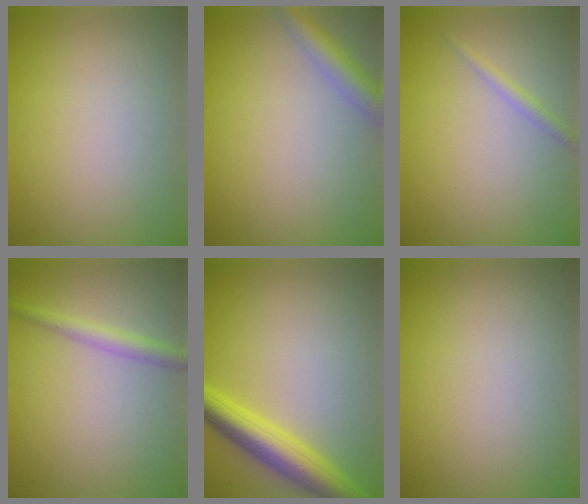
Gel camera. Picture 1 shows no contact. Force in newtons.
{"total": 2.9, "press": 2.9, "slide": 0.1}
{"total": 1.1, "press": 1.1, "slide": 0.0}
{"total": 2.0, "press": 2.0, "slide": 0.0}
{"total": 5.3, "press": 5.3, "slide": 0.2}
{"total": 0.0}